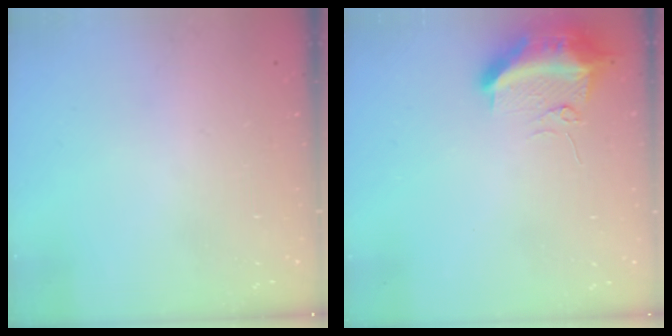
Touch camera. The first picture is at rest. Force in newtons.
{"total": 12.3, "press": 10.8, "slide": 5.9}